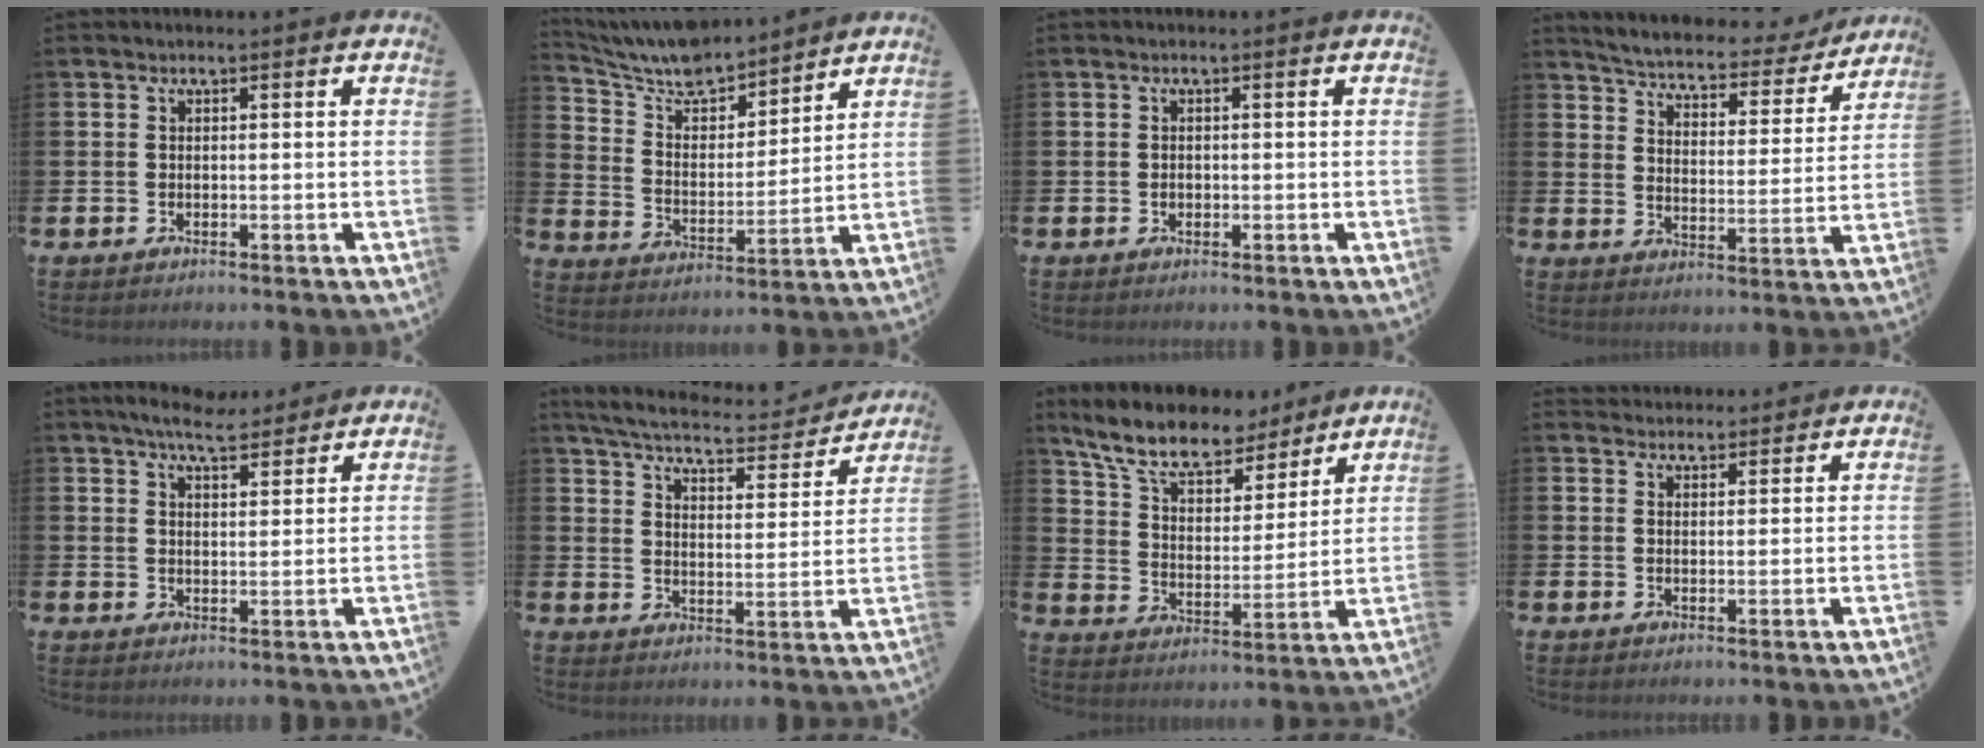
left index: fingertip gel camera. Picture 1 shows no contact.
{"total": 8.4, "force": [7.9, 2.1, 2.1], "torque": [-0.074, -0.053, 0.140]}
{"total": 0.7, "force": [0.0, 0.6, 0.2], "torque": [0.004, 0.002, -0.004]}
{"total": 4.7, "force": [4.4, 1.0, 1.0], "torque": [-0.046, -0.036, 0.070]}
{"total": 5.9, "force": [5.5, 1.1, 1.7], "torque": [-0.036, -0.023, 0.098]}
{"total": 6.1, "force": [5.7, 0.8, 1.8], "torque": [-0.063, -0.041, 0.095]}
{"total": 10.2, "force": [8.9, 3.4, 3.7], "torque": [-0.108, -0.051, 0.159]}
{"total": 3.0, "force": [2.9, 0.9, -0.2], "torque": [0.000, -0.011, 0.054]}